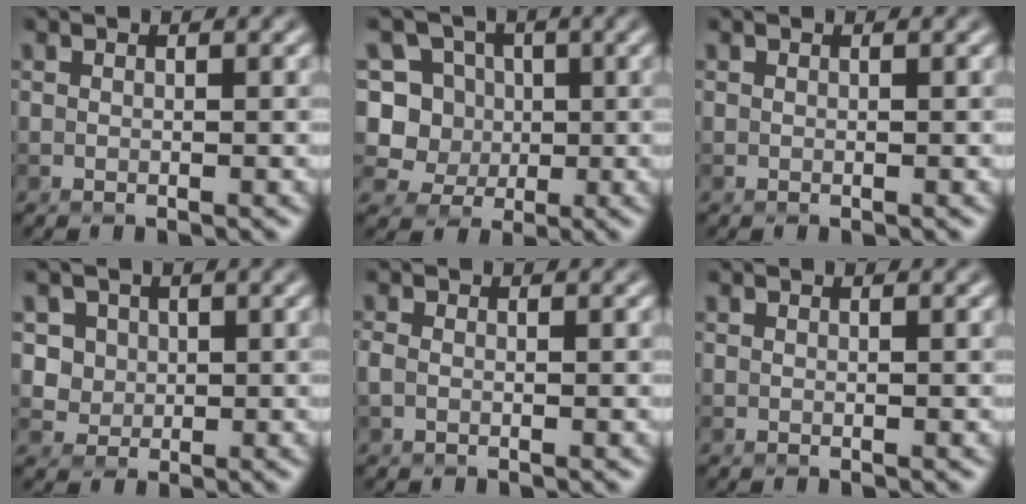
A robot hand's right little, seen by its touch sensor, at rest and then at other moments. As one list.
[{"total": 8.8, "force": [1.0, 8.3, 2.7], "torque": [-0.061, 0.032, 0.011]}, {"total": 0.0}, {"total": 4.3, "force": [1.7, 3.6, 1.5], "torque": [-0.024, 0.005, 0.031]}, {"total": 0.9, "force": [-0.3, 0.5, 0.6], "torque": [-0.015, -0.002, -0.009]}, {"total": 0.0}]